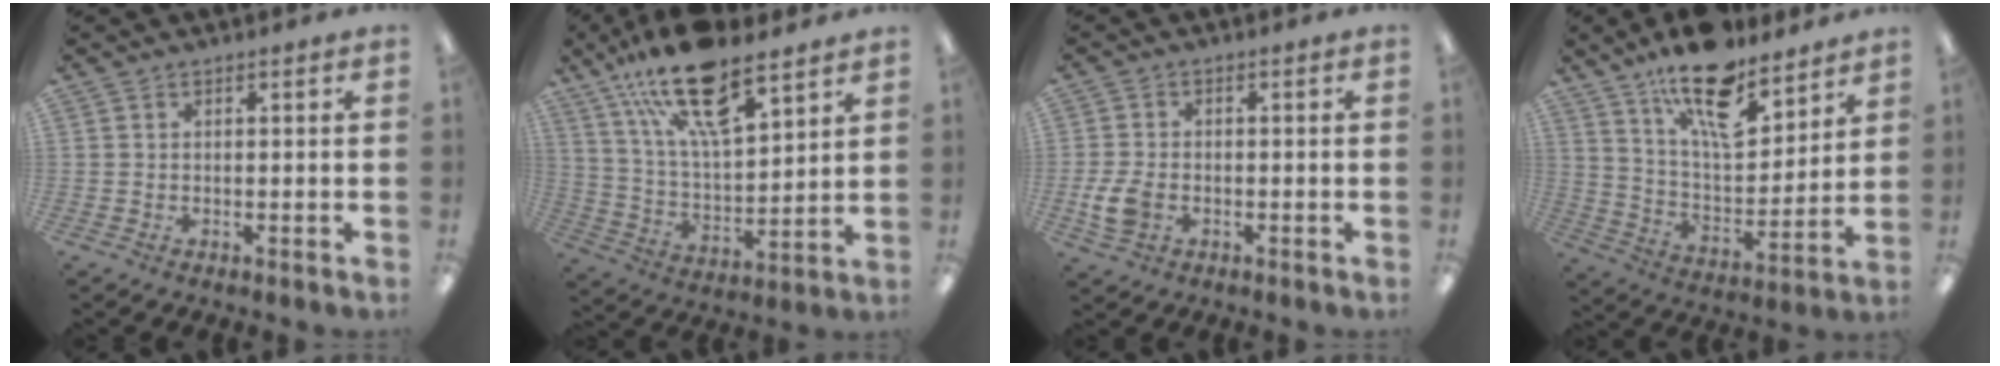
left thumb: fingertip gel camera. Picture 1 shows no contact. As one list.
[{"total": 20.5, "force": [13.7, 7.8, 13.2], "torque": [-0.229, -0.067, 0.238]}, {"total": 5.9, "force": [-1.7, 4.0, 4.0], "torque": [-0.097, 0.001, -0.033]}, {"total": 17.6, "force": [12.7, 7.0, 10.0], "torque": [-0.171, -0.072, 0.219]}]